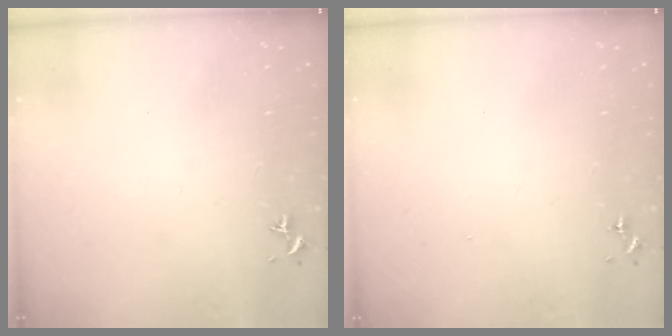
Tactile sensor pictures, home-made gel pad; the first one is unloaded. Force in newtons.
{"total": 0.0}